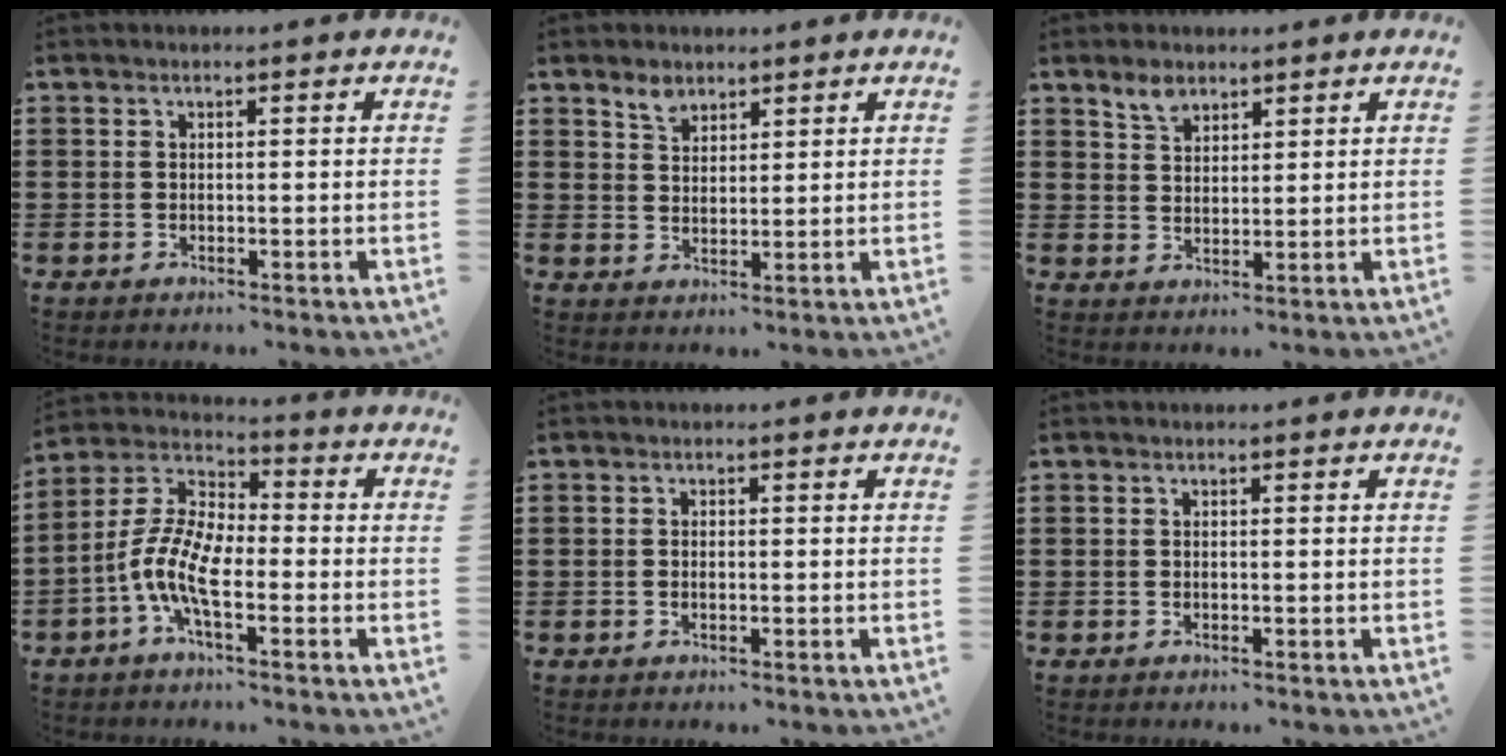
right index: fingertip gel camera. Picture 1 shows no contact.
{"total": 2.9, "force": [2.3, 1.6, 0.9], "torque": [-0.017, 0.000, 0.043]}
{"total": 3.2, "force": [2.5, 1.7, 1.2], "torque": [-0.023, 0.001, 0.045]}
{"total": 9.4, "force": [-3.4, 3.8, 7.8], "torque": [-0.195, -0.011, -0.070]}
{"total": 0.5, "force": [-0.2, 0.2, 0.4], "torque": [-0.010, -0.003, -0.002]}
{"total": 0.0}